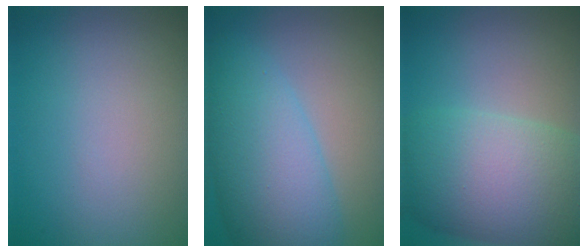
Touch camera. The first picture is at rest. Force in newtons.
{"total": 7.9, "press": 7.9, "slide": 0.2}
{"total": 10.7, "press": 10.7, "slide": 0.2}